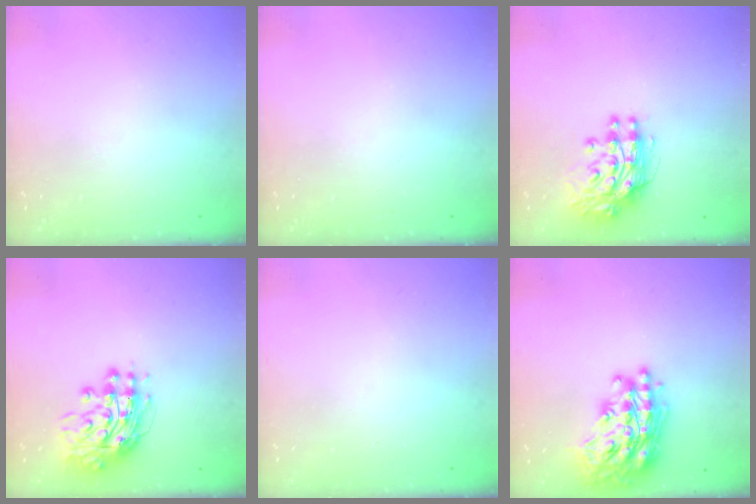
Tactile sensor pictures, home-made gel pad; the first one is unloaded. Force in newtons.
{"total": 0.0}
{"total": 10.7, "press": 10.6, "slide": 1.4}
{"total": 13.4, "press": 13.3, "slide": 1.3}
{"total": 0.0}
{"total": 27.4, "press": 27.3, "slide": 2.4}